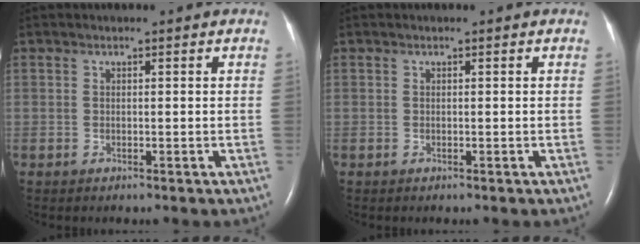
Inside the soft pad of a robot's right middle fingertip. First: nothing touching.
{"total": 0.0}